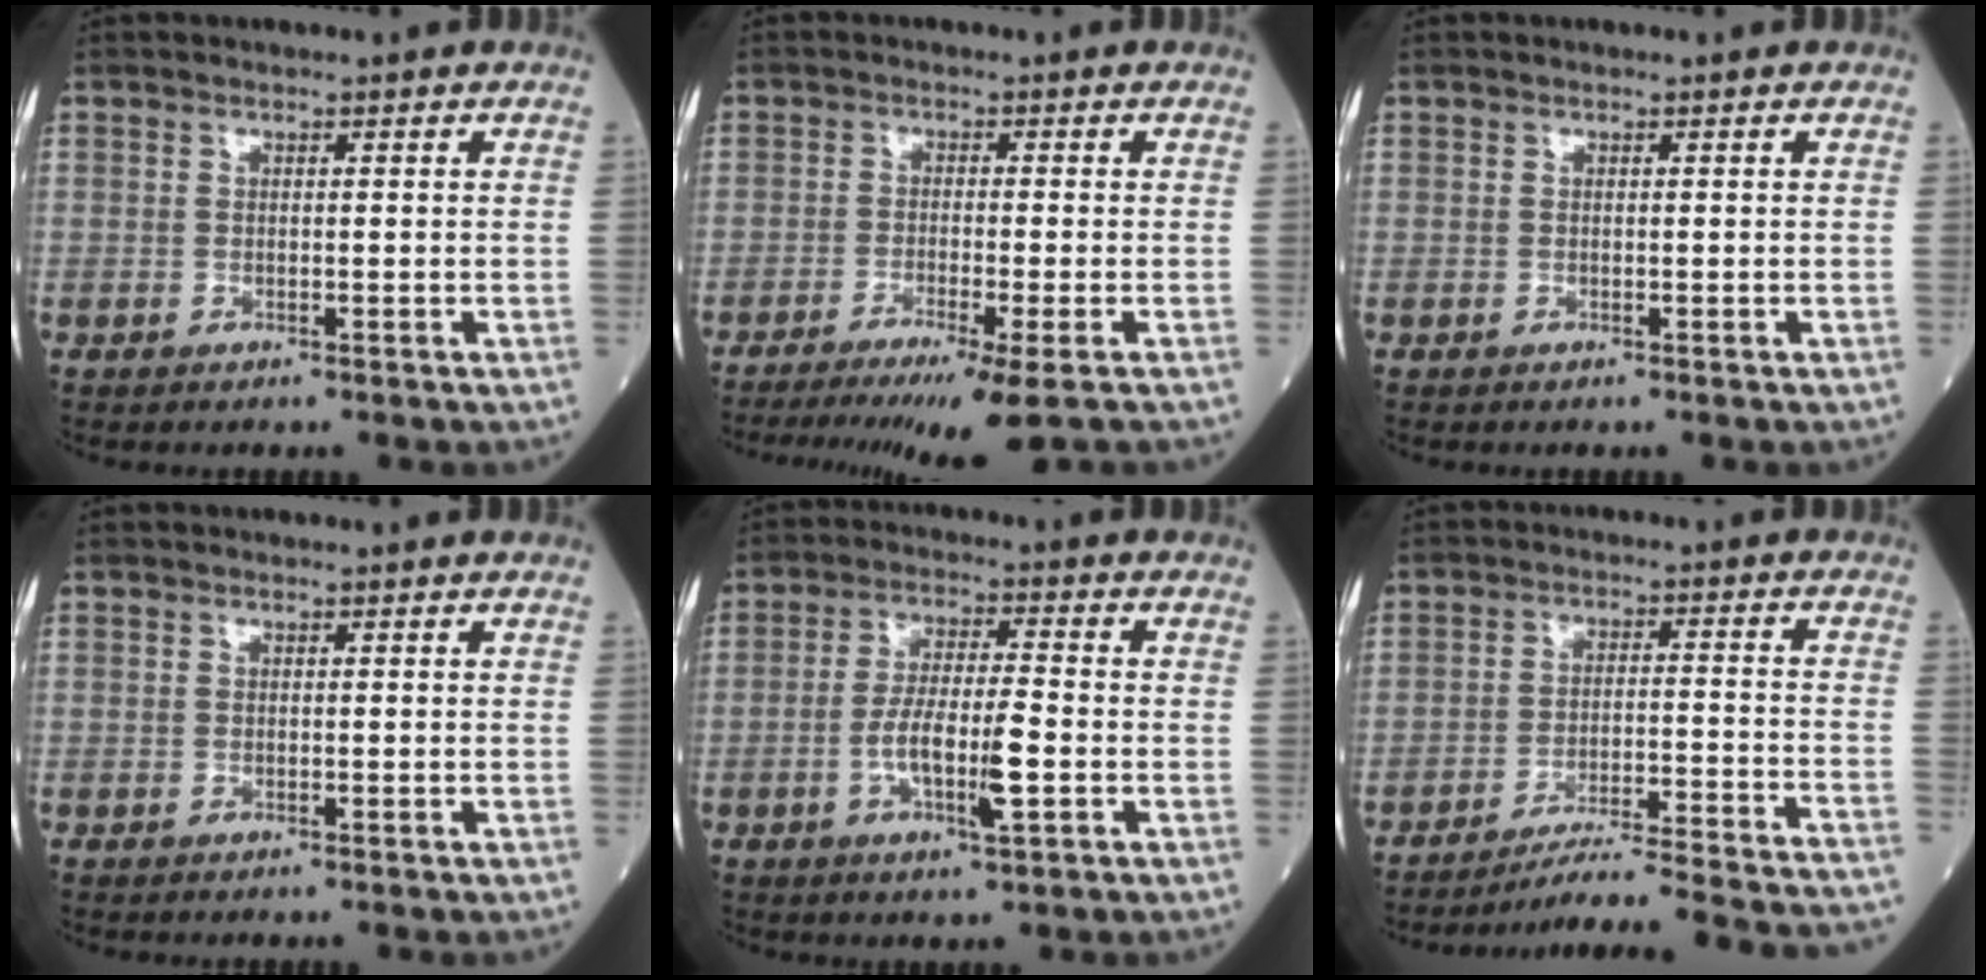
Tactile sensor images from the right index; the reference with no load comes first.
{"total": 10.6, "force": [-8.0, -0.8, 6.9], "torque": [-0.094, -0.030, -0.124]}
{"total": 0.0}
{"total": 0.0}
{"total": 8.0, "force": [-2.3, 1.2, 7.6], "torque": [-0.140, 0.000, -0.043]}
{"total": 22.4, "force": [-21.1, -1.5, 7.4], "torque": [-0.065, -0.037, -0.285]}